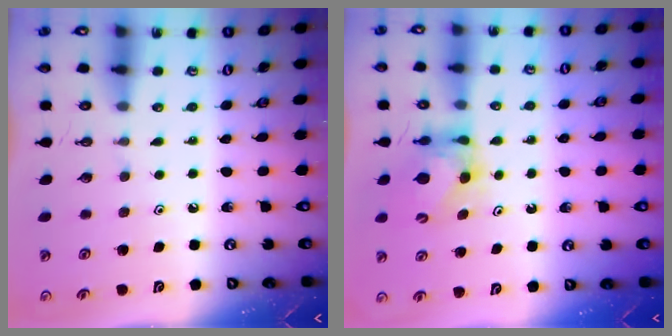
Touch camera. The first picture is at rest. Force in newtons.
{"total": 6.1, "press": 6.1, "slide": 0.5}